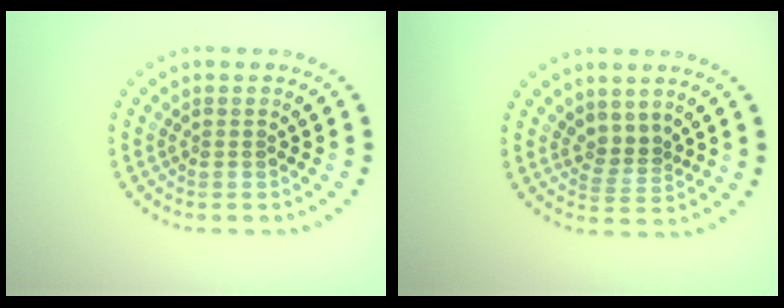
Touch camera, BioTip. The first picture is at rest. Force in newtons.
{"total": 1.9, "press": 1.2, "slide": 1.4}